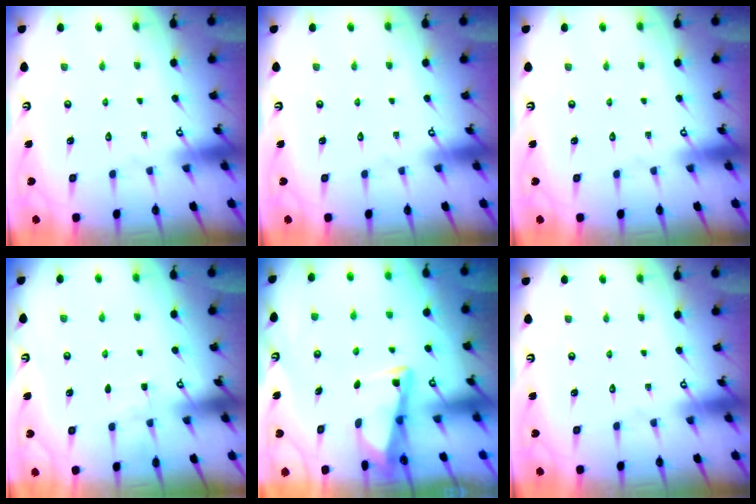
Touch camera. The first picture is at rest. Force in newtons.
{"total": 0.0}
{"total": 0.0}
{"total": 3.4, "press": 3.4, "slide": 0.5}
{"total": 3.3, "press": 3.3, "slide": 0.4}
{"total": 0.0}